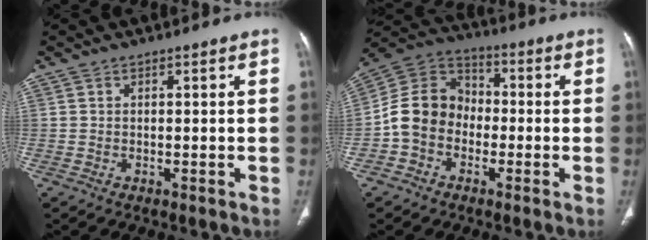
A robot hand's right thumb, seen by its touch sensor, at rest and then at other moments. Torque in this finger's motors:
{"motor_torque": [1.09, 1.88, 1.44, -0.73, 0.07]}